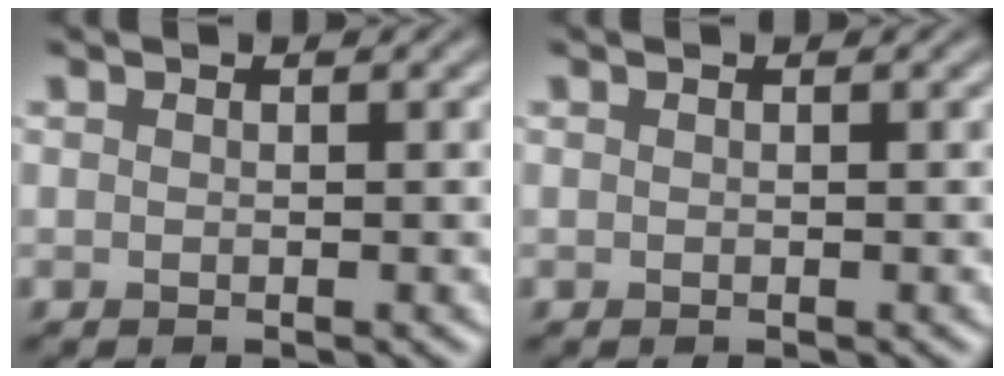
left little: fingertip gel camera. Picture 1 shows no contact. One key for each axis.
{"total": 0.0}